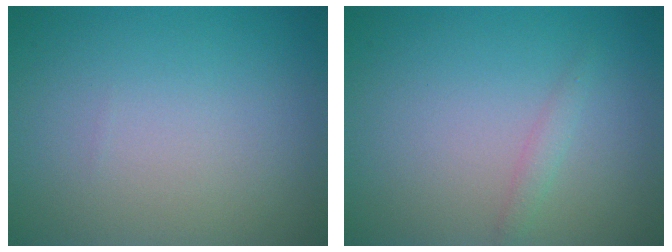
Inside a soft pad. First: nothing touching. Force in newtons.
{"total": 1.0, "press": 1.0, "slide": 0.0}